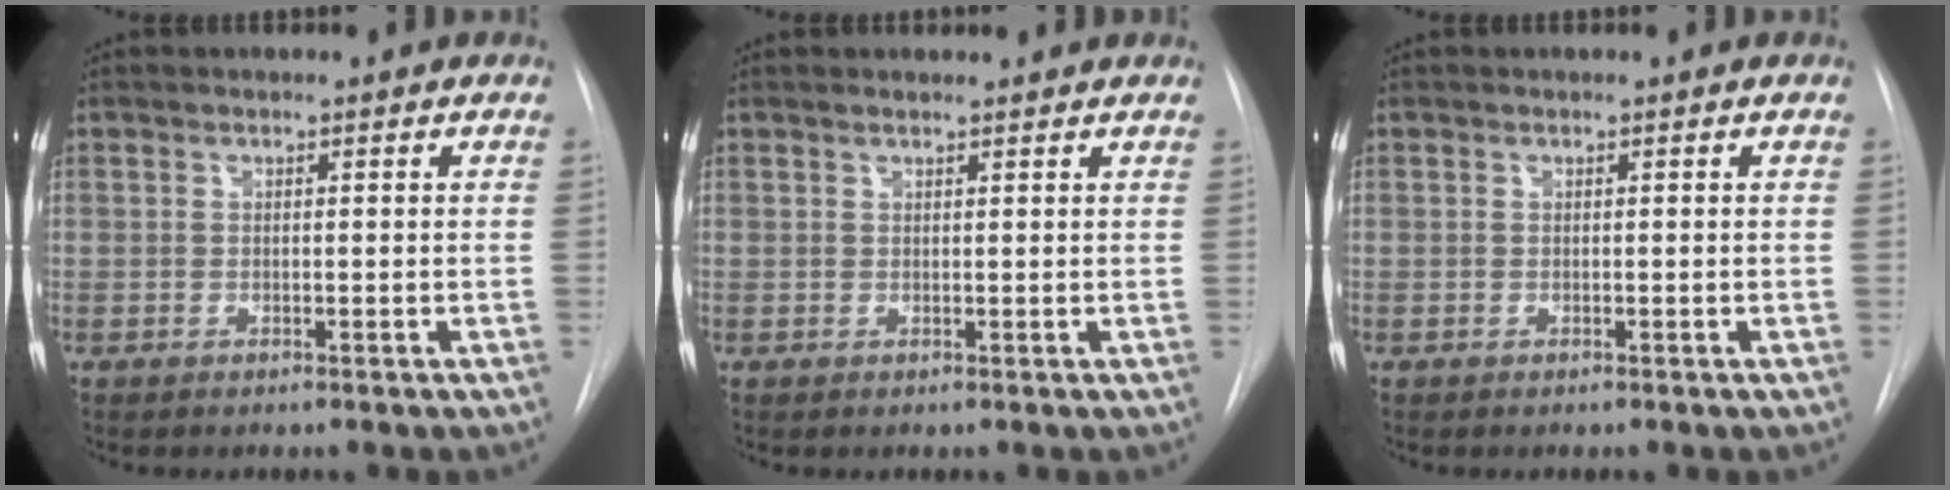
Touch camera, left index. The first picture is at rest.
{"total": 1.9, "force": [1.9, 0.1, 0.5], "torque": [-0.012, 0.014, 0.025]}
{"total": 0.0}